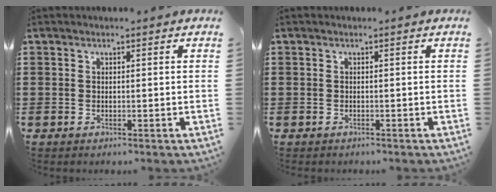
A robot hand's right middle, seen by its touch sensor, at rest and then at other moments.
{"total": 0.5, "force": [-0.4, 0.3, -0.1], "torque": [0.001, 0.003, -0.010]}